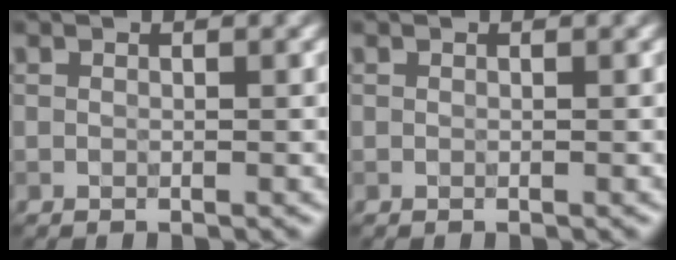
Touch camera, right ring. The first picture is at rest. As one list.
[{"total": 0.0}]